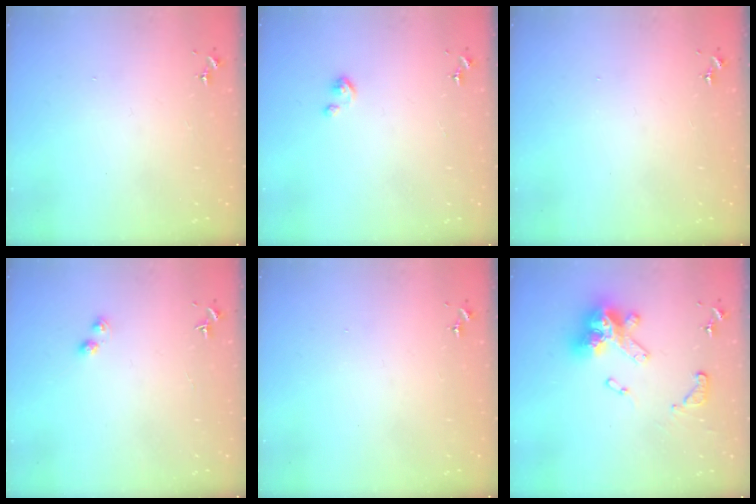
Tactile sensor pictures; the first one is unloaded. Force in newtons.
{"total": 2.7, "press": 2.7, "slide": 0.3}
{"total": 0.0}
{"total": 2.3, "press": 2.2, "slide": 0.3}
{"total": 0.0}
{"total": 16.9, "press": 16.8, "slide": 1.8}